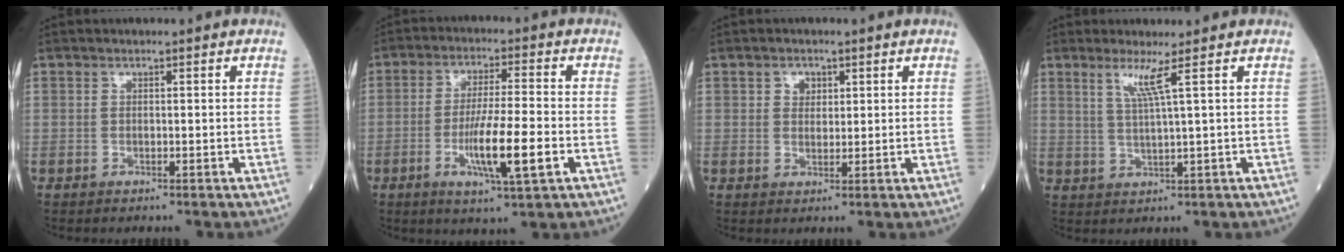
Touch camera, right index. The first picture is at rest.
{"total": 9.8, "force": [-2.9, 0.4, 9.4], "torque": [-0.171, -0.014, -0.051]}
{"total": 2.1, "force": [0.9, 1.6, 1.0], "torque": [-0.014, 0.002, 0.015]}
{"total": 3.7, "force": [1.9, -1.2, 2.9], "torque": [-0.063, -0.009, 0.043]}